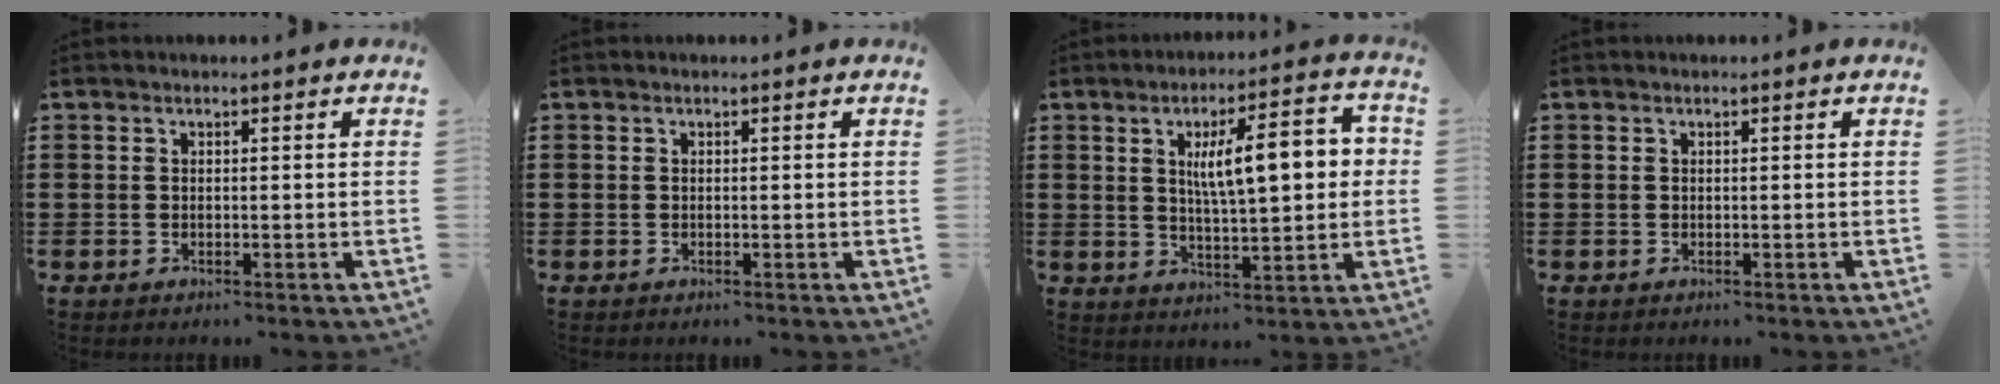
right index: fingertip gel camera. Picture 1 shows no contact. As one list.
[{"total": 0.0}, {"total": 10.2, "force": [2.3, 3.2, 9.4], "torque": [-0.157, 0.002, 0.032]}, {"total": 0.0}]